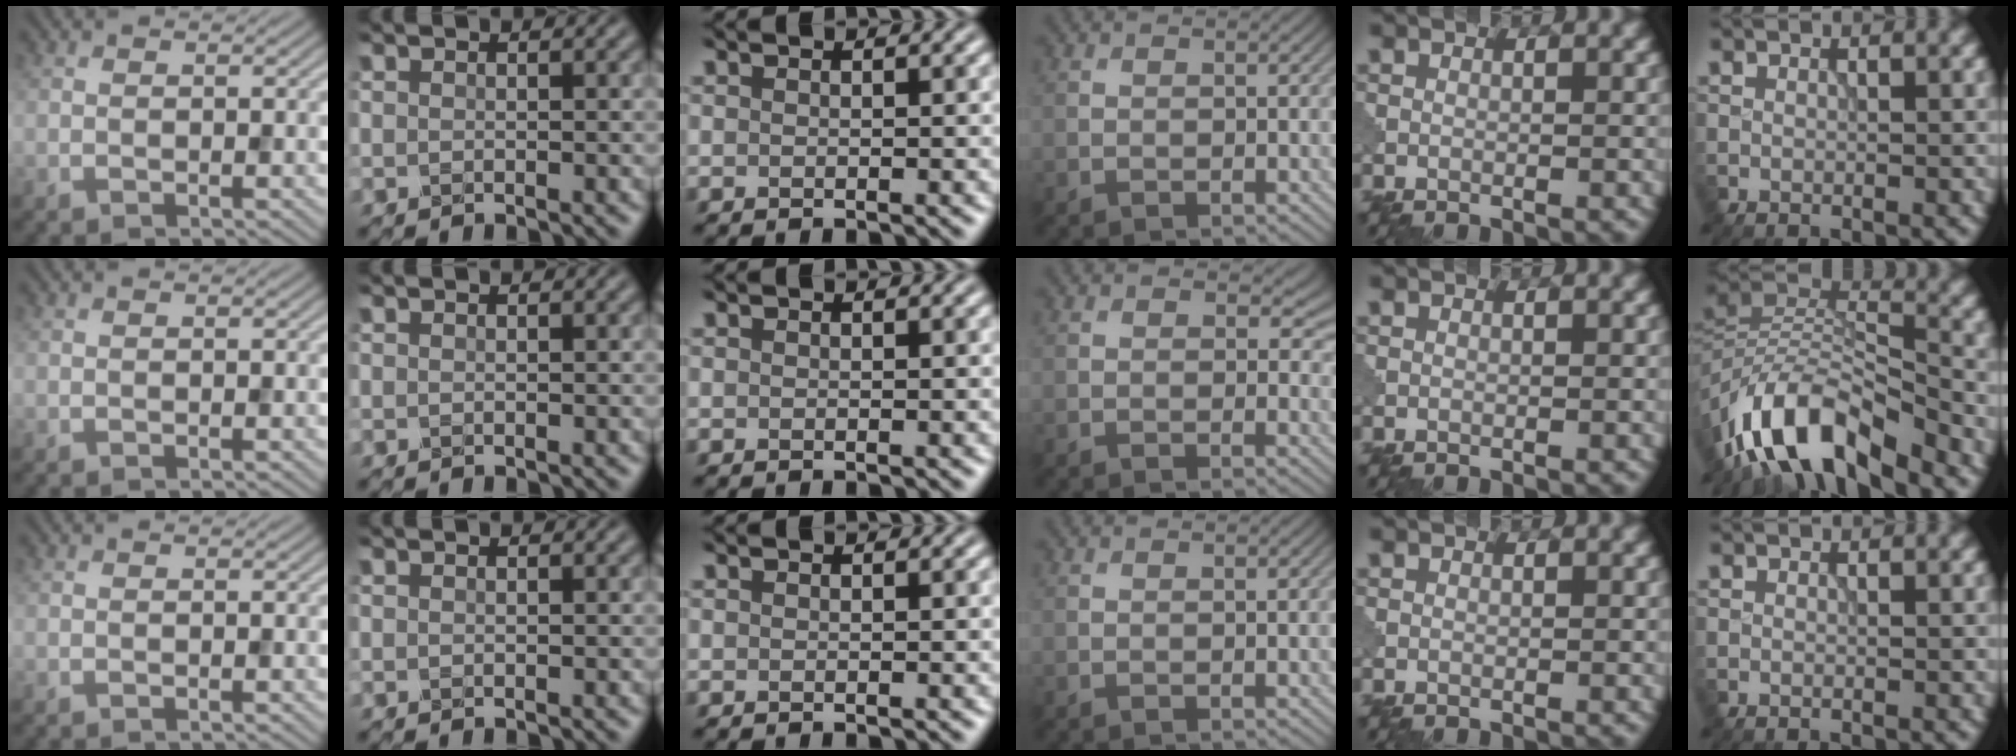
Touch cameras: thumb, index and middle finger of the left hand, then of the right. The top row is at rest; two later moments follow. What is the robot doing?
{"motion": "shake", "object": "medicine bottle"}